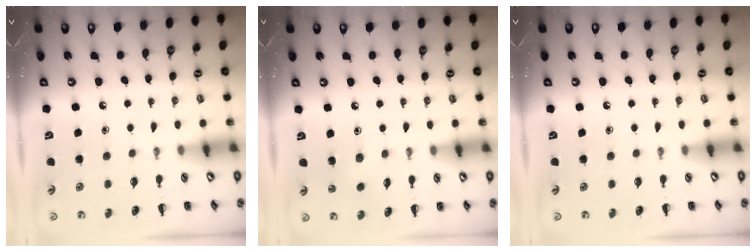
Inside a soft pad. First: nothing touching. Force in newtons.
{"total": 4.6, "press": 4.4, "slide": 1.5}
{"total": 0.0}